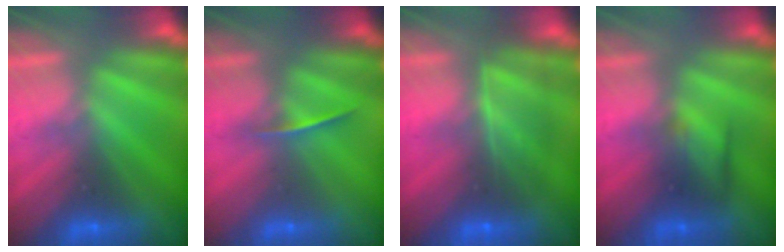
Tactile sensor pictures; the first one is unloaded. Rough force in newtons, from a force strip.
{"total": 1.4}
{"total": 9.4}
{"total": 2.4}